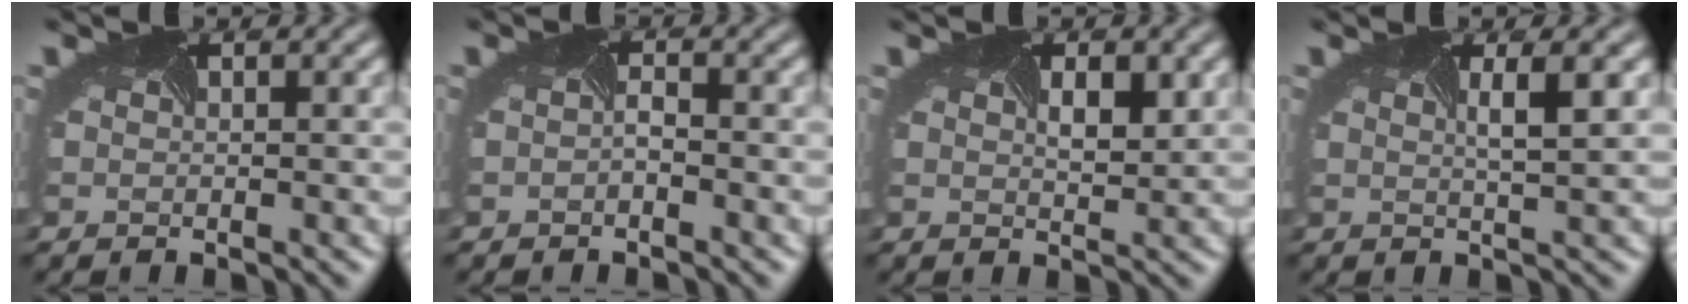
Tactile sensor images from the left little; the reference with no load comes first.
{"total": 0.9, "force": [-0.8, 0.1, 0.4], "torque": [-0.016, -0.004, -0.015]}
{"total": 2.3, "force": [0.8, 1.0, 1.9], "torque": [-0.026, -0.002, 0.015]}
{"total": 2.3, "force": [0.6, 0.5, 2.2], "torque": [-0.017, 0.004, 0.003]}